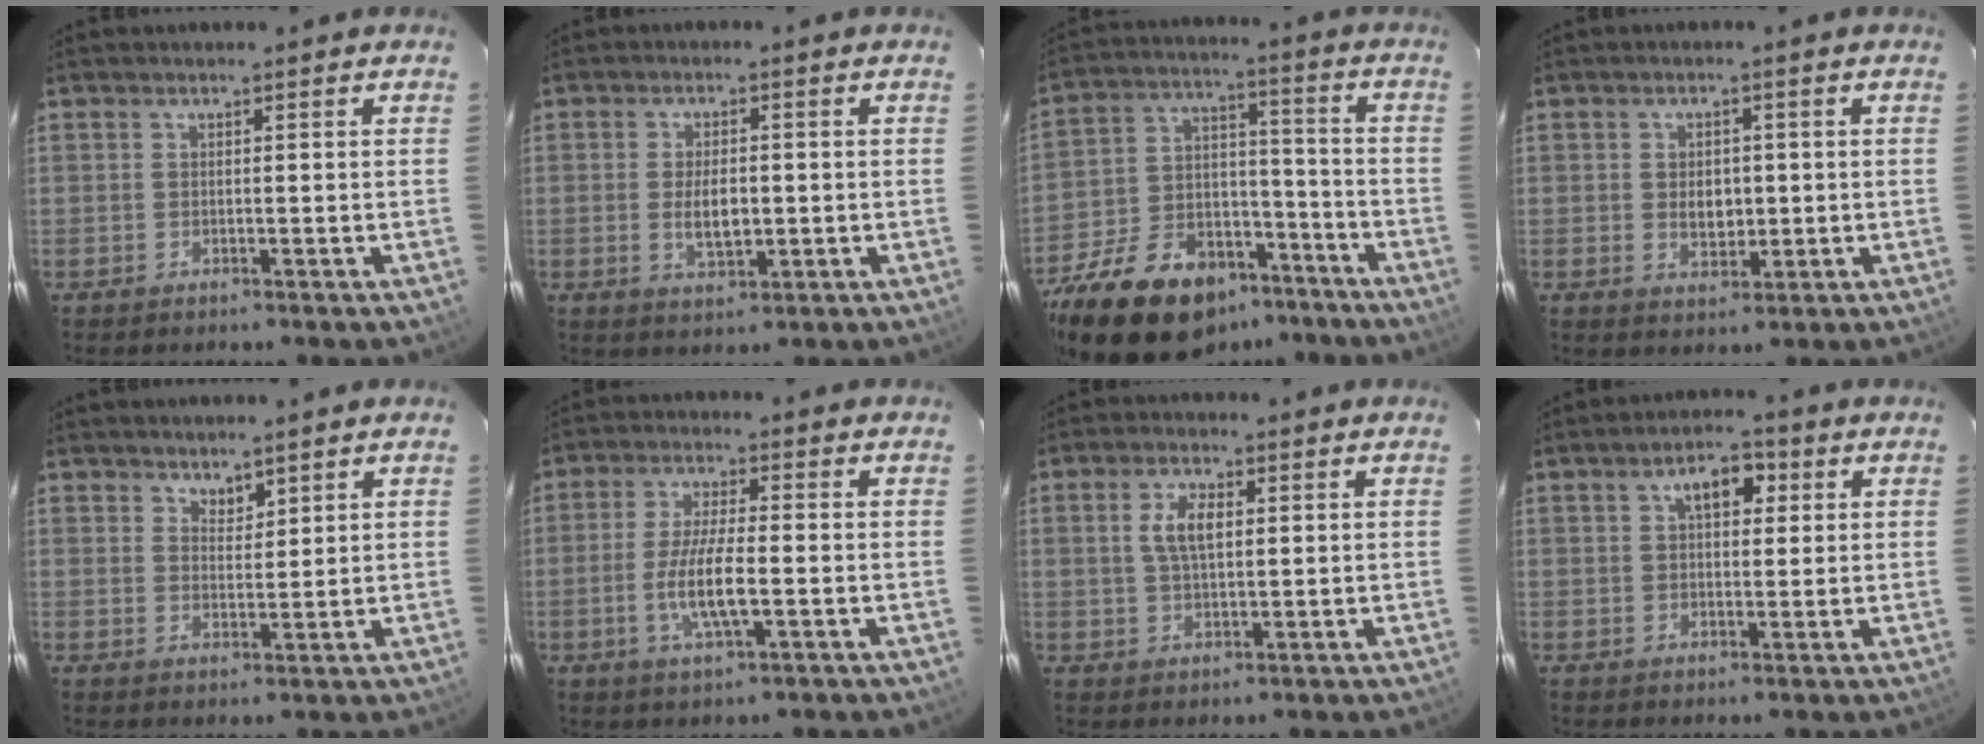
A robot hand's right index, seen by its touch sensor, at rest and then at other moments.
{"total": 5.4, "force": [-0.6, 2.6, 4.7], "torque": [-0.090, -0.004, -0.007]}
{"total": 25.5, "force": [-17.3, 13.8, 12.7], "torque": [-0.279, 0.018, -0.260]}
{"total": 4.3, "force": [-0.1, 3.0, 3.0], "torque": [-0.050, 0.000, 0.003]}
{"total": 2.6, "force": [2.2, 1.1, 0.8], "torque": [-0.008, 0.001, 0.040]}
{"total": 8.3, "force": [-2.0, 1.8, 7.9], "torque": [-0.157, -0.005, -0.040]}
{"total": 5.2, "force": [1.2, 2.5, 4.4], "torque": [-0.082, 0.007, 0.024]}
{"total": 5.6, "force": [2.0, 3.2, 4.1], "torque": [-0.065, 0.021, 0.033]}